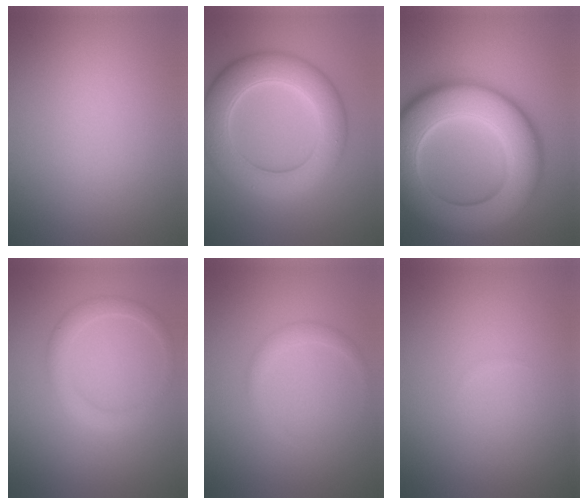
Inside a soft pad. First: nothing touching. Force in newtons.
{"total": 8.2, "press": 8.2, "slide": 0.4}
{"total": 13.9, "press": 13.9, "slide": 0.2}
{"total": 2.1, "press": 2.1, "slide": 0.1}
{"total": 1.3, "press": 1.3, "slide": 0.0}
{"total": 0.0}